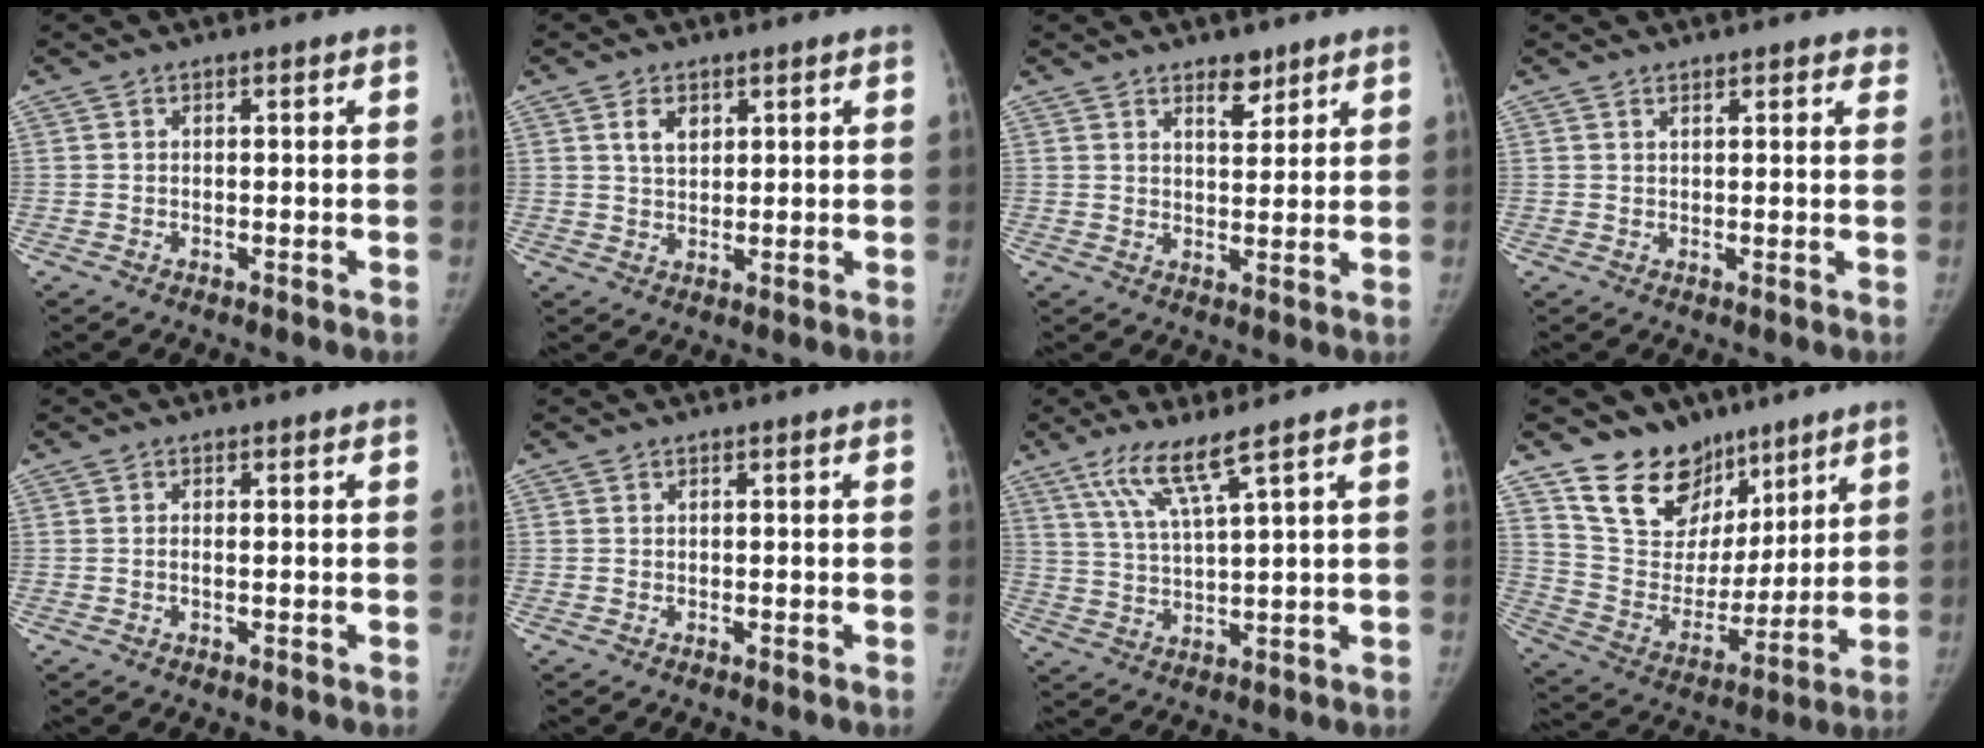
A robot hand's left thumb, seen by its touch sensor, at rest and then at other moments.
{"total": 3.9, "force": [1.8, 2.4, 2.4], "torque": [-0.032, -0.008, 0.034]}
{"total": 4.0, "force": [2.9, 2.0, 2.0], "torque": [-0.011, -0.021, 0.046]}
{"total": 2.4, "force": [2.0, 1.0, 1.0], "torque": [0.010, -0.003, 0.019]}
{"total": 0.7, "force": [-0.1, 0.1, 0.7], "torque": [-0.019, 0.003, -0.001]}
{"total": 0.0}
{"total": 7.6, "force": [4.8, 0.1, 5.8], "torque": [-0.121, -0.024, 0.103]}
{"total": 16.7, "force": [11.9, 10.9, 4.3], "torque": [-0.015, -0.080, 0.220]}